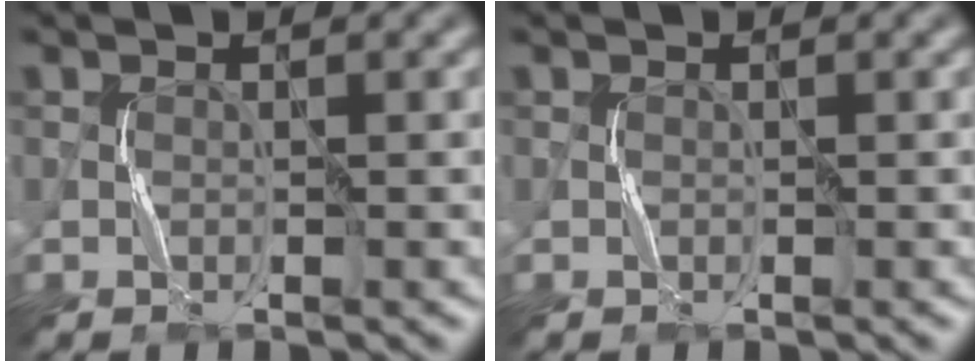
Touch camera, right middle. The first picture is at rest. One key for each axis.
{"total": 0.0}